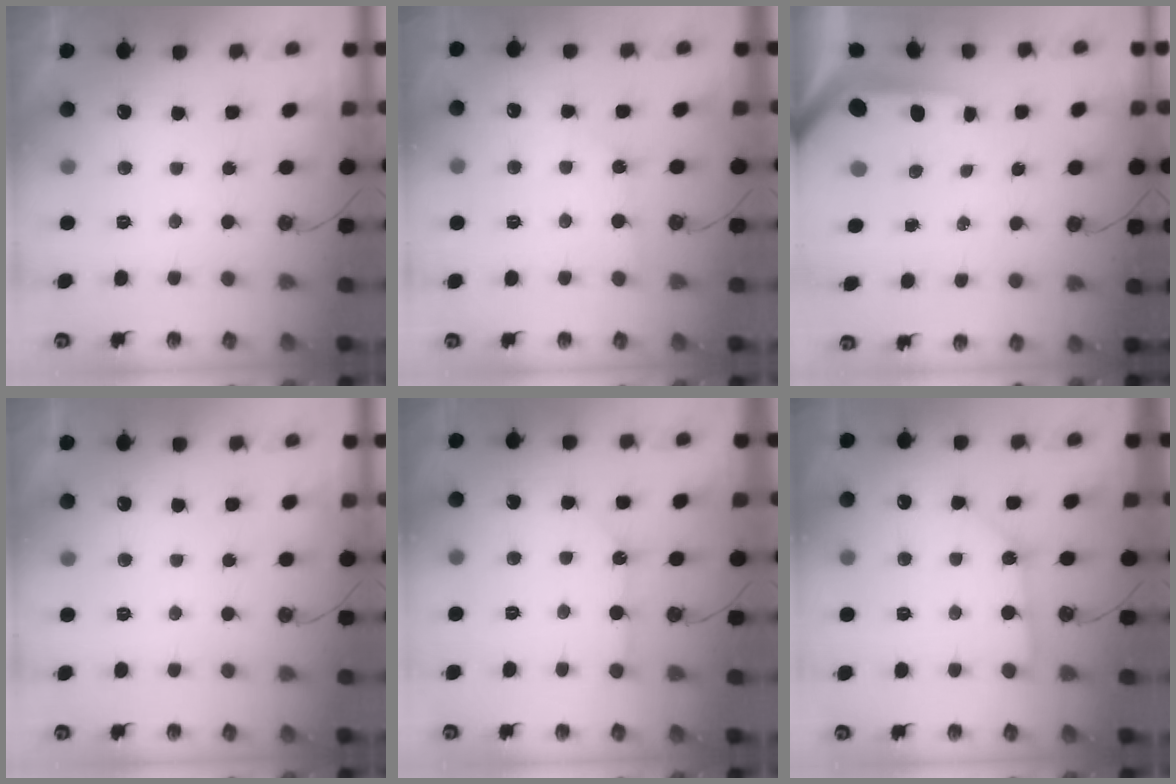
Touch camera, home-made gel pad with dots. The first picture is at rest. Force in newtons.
{"total": 2.6, "press": 2.6, "slide": 0.3}
{"total": 6.9, "press": 6.8, "slide": 0.9}
{"total": 0.0}
{"total": 6.1, "press": 6.1, "slide": 0.1}
{"total": 2.9, "press": 2.9, "slide": 0.2}